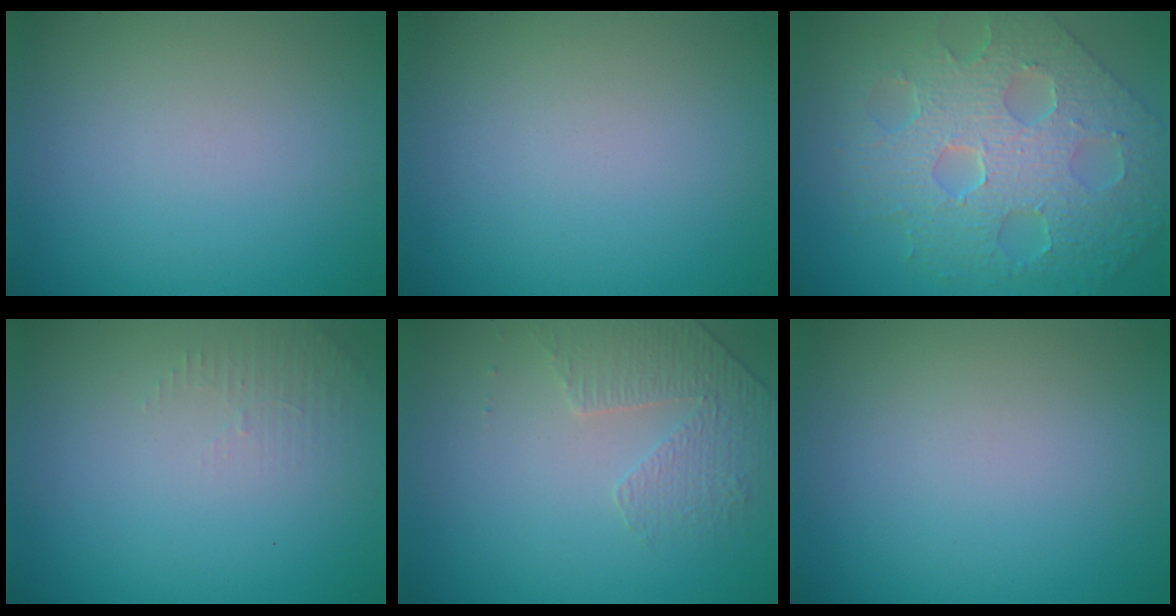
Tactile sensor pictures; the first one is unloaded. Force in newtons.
{"total": 0.0}
{"total": 9.0, "press": 6.5, "slide": 6.3}
{"total": 1.3, "press": 1.2, "slide": 0.3}
{"total": 1.8, "press": 1.4, "slide": 1.0}
{"total": 0.0}